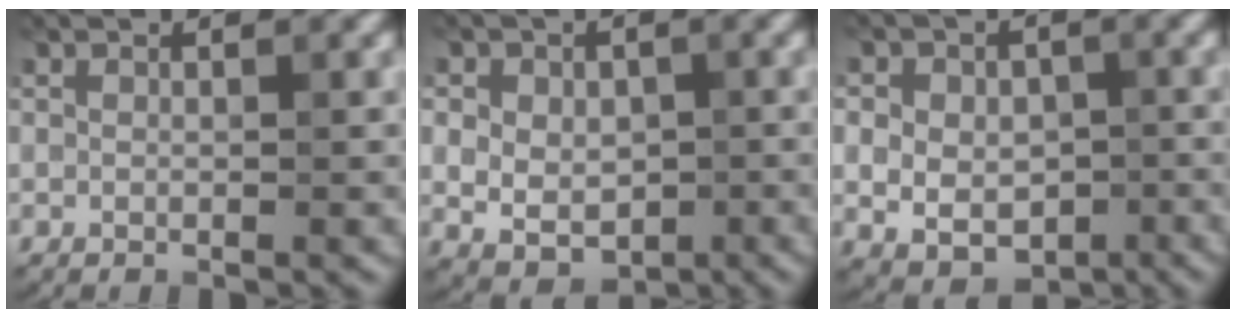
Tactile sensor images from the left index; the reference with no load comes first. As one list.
[{"total": 5.1, "force": [0.1, 4.1, 3.1], "torque": [-0.042, -0.002, -0.001]}, {"total": 6.7, "force": [-0.6, 5.5, 3.8], "torque": [-0.048, -0.002, -0.015]}]